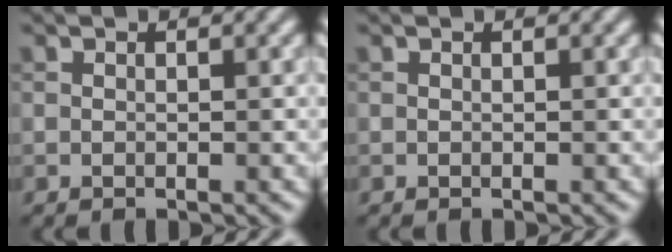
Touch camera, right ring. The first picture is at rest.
{"total": 0.0}